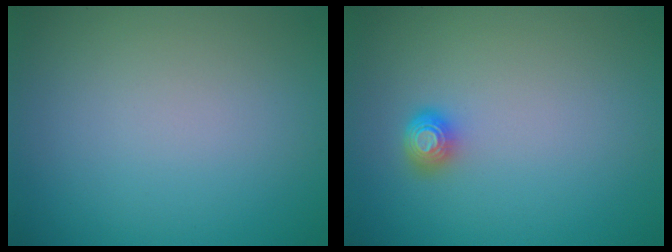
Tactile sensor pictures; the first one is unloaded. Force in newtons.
{"total": 1.6, "press": 1.3, "slide": 0.9}